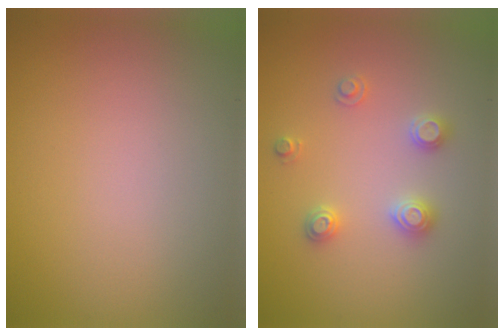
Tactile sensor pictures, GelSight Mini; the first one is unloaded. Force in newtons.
{"total": 2.5, "press": 2.5, "slide": 0.3}